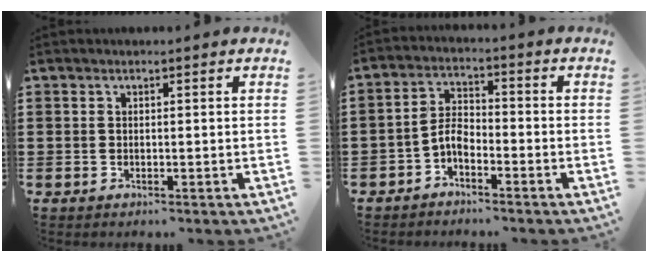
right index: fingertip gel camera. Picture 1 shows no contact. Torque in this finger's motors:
{"motor_torque": [0.65, -0.57, 0.26, 0.07]}